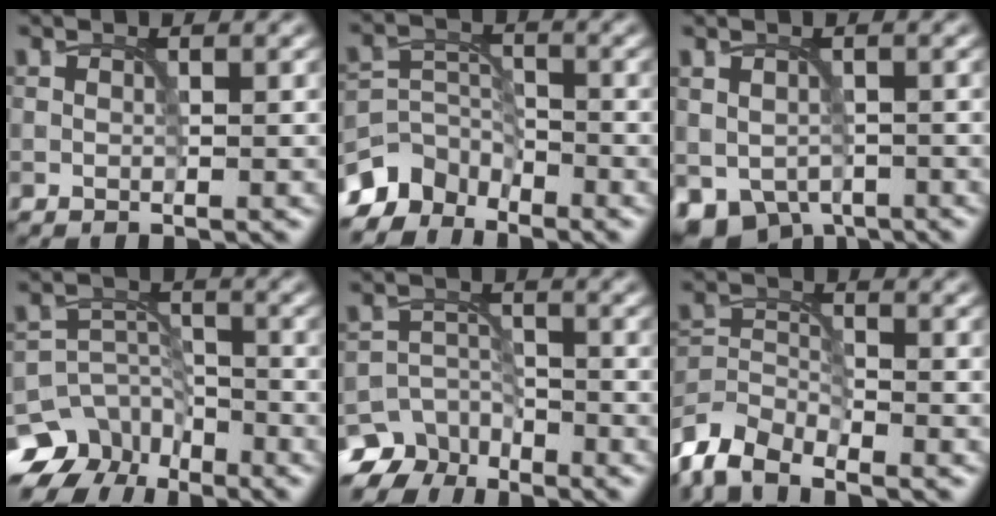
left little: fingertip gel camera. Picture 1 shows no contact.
{"total": 5.1, "force": [-4.2, 2.6, 1.3], "torque": [-0.022, -0.005, -0.092]}
{"total": 4.0, "force": [-1.9, 2.9, 2.0], "torque": [-0.033, -0.019, -0.022]}
{"total": 8.3, "force": [-6.3, 5.1, 2.1], "torque": [-0.019, 0.000, -0.106]}
{"total": 6.5, "force": [-5.3, 3.6, 1.3], "torque": [0.001, -0.003, -0.088]}
{"total": 5.3, "force": [-4.6, 1.6, 2.1], "torque": [-0.044, -0.009, -0.100]}